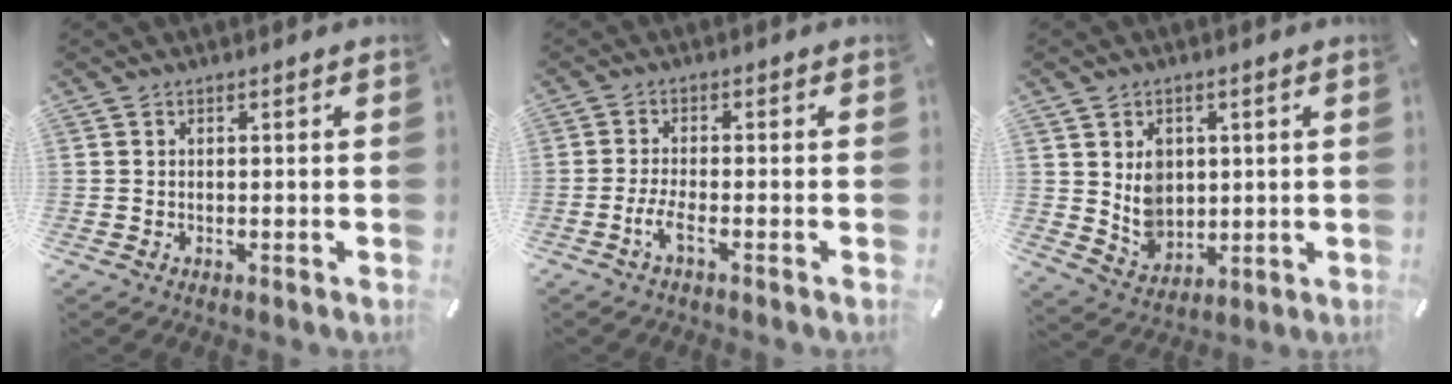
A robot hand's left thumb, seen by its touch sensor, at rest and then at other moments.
{"total": 4.2, "force": [-1.9, 0.8, 3.6], "torque": [-0.080, -0.007, -0.038]}
{"total": 7.4, "force": [2.2, 6.6, 2.5], "torque": [-0.033, -0.010, 0.045]}